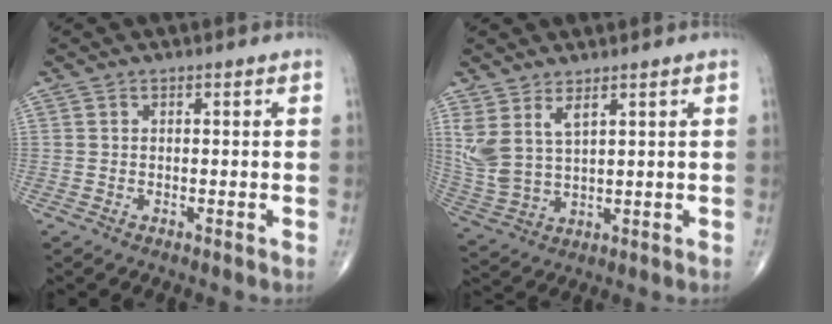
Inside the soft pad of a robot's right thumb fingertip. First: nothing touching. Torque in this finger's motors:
{"motor_torque": [0.15, 0.11, 0.70, 0.61, 0.07]}